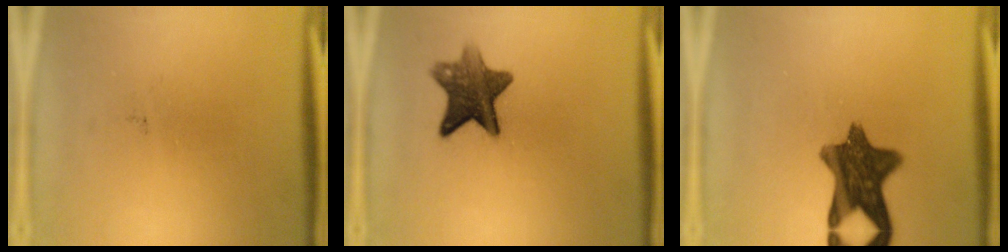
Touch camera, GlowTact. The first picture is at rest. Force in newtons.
{"total": 9.1}
{"total": 11.2}